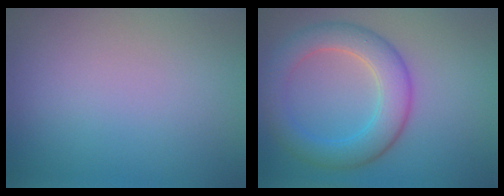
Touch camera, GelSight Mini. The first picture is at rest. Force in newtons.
{"total": 5.6, "press": 5.6, "slide": 0.1}